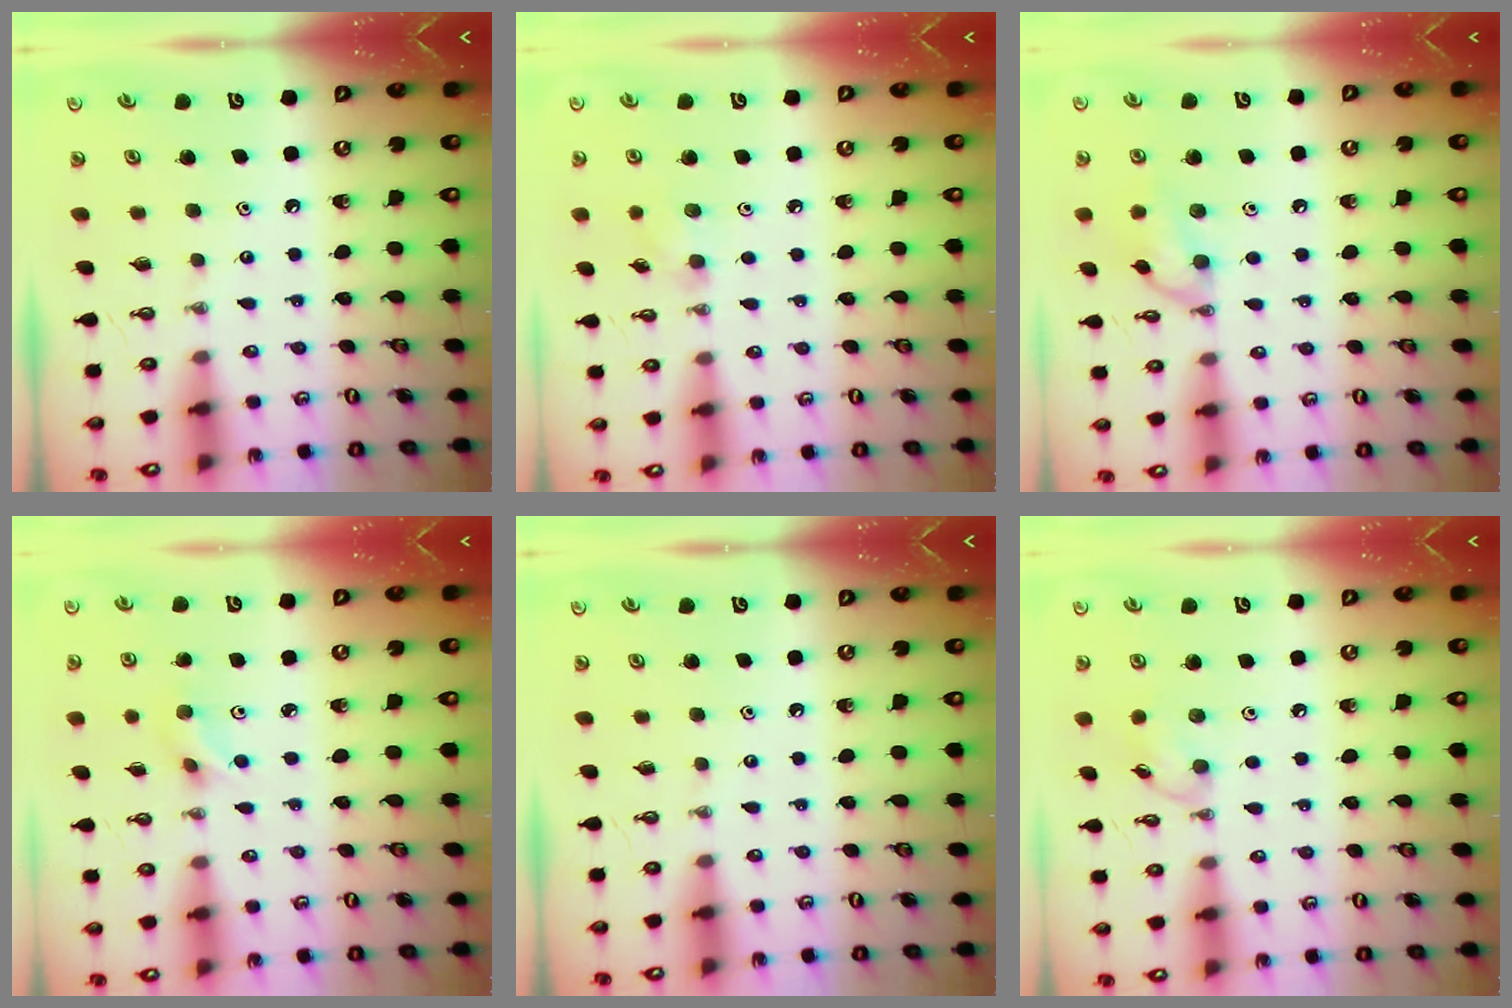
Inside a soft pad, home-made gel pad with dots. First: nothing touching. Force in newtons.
{"total": 5.1, "press": 4.9, "slide": 1.4}
{"total": 10.6, "press": 8.6, "slide": 6.3}
{"total": 4.2, "press": 4.1, "slide": 1.0}
{"total": 0.0}
{"total": 7.2, "press": 7.2, "slide": 0.8}